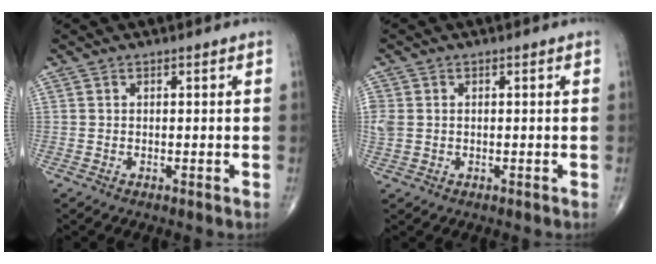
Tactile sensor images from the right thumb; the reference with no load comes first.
{"total": 3.5, "force": [0.0, 2.6, 2.2], "torque": [-0.069, 0.009, 0.005]}